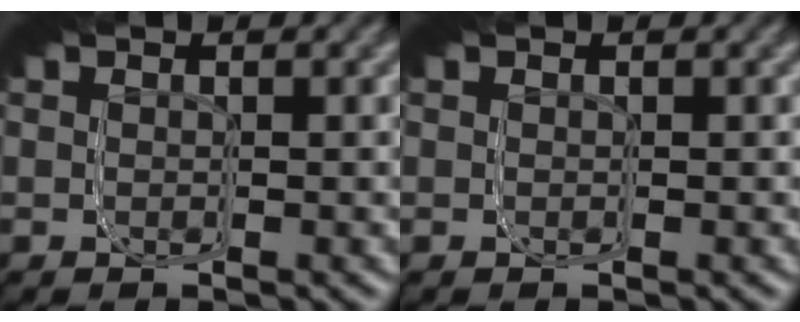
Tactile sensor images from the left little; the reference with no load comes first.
{"total": 0.0}